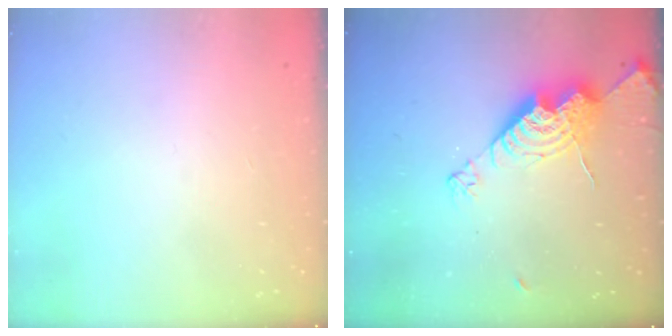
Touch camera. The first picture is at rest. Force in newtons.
{"total": 13.5, "press": 13.4, "slide": 1.1}